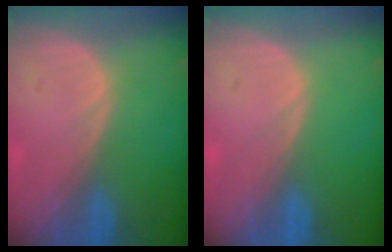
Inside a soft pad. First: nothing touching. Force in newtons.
{"total": 0.0}